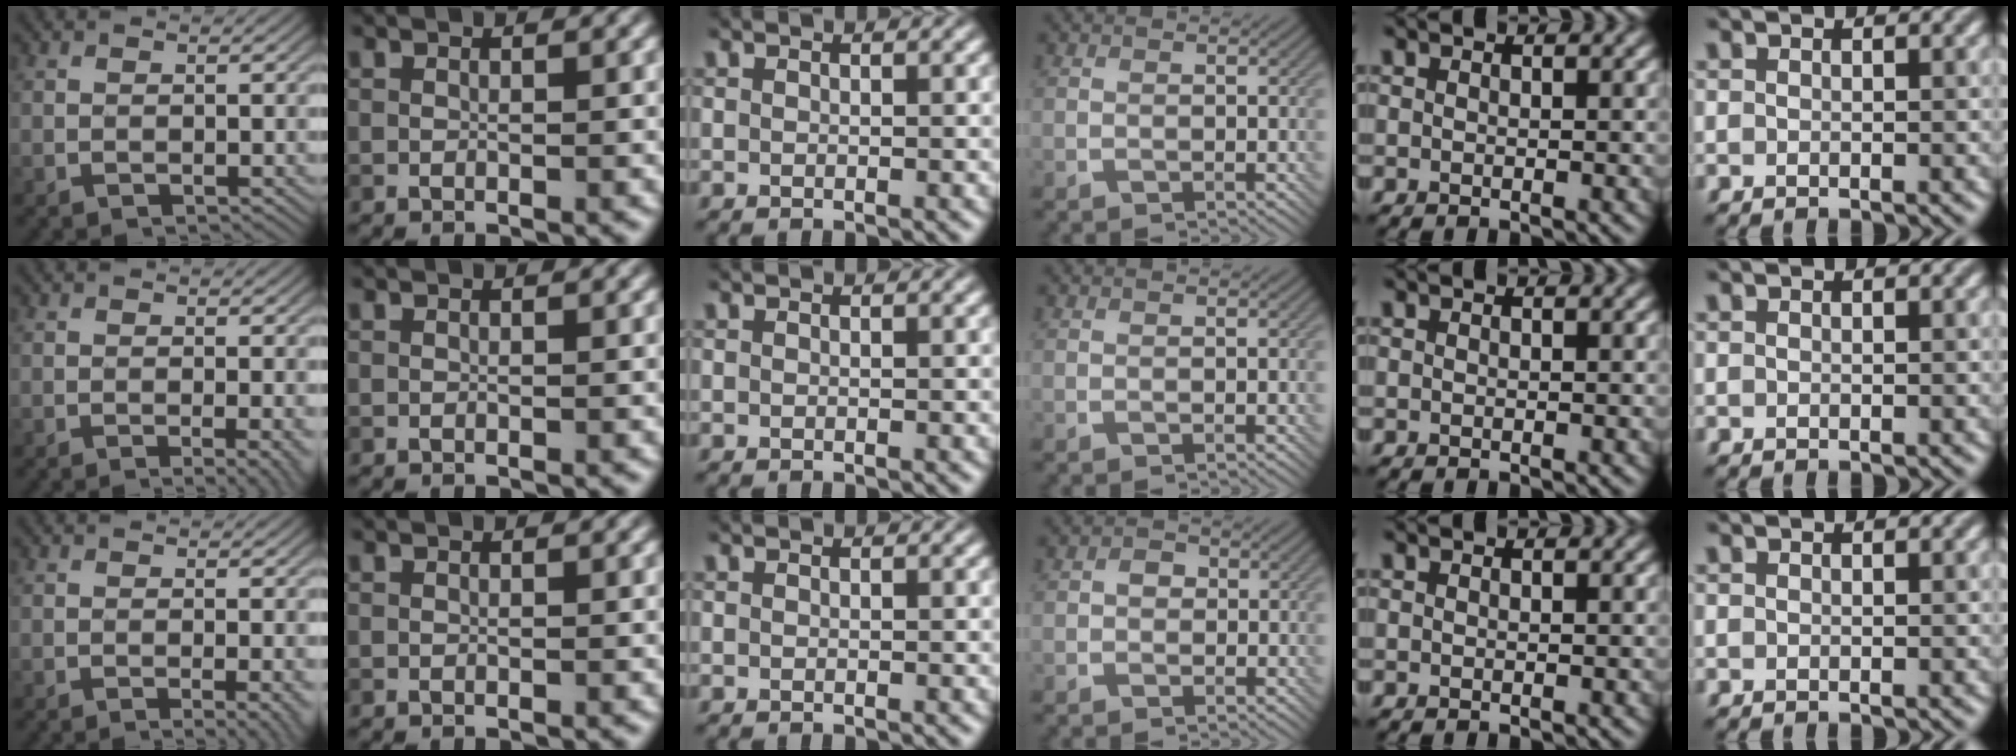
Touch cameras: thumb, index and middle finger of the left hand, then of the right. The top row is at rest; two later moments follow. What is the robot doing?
{"motion": "screw", "object": "bottle cap"}